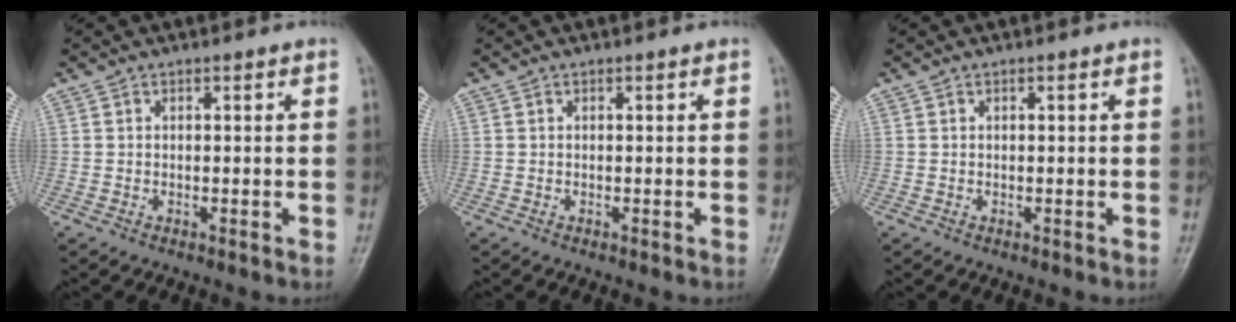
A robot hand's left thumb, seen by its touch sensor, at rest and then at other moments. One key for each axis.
{"total": 0.0}
{"total": 0.0}